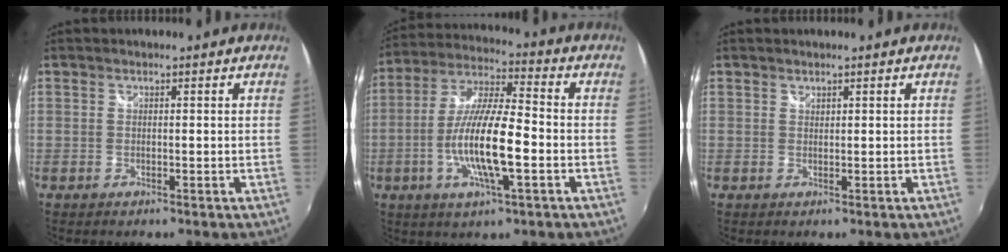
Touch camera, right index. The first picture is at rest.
{"total": 14.4, "force": [-3.9, 2.8, 13.6], "torque": [-0.270, -0.007, -0.073]}
{"total": 0.6, "force": [0.5, 0.2, 0.0], "torque": [0.001, 0.000, 0.010]}